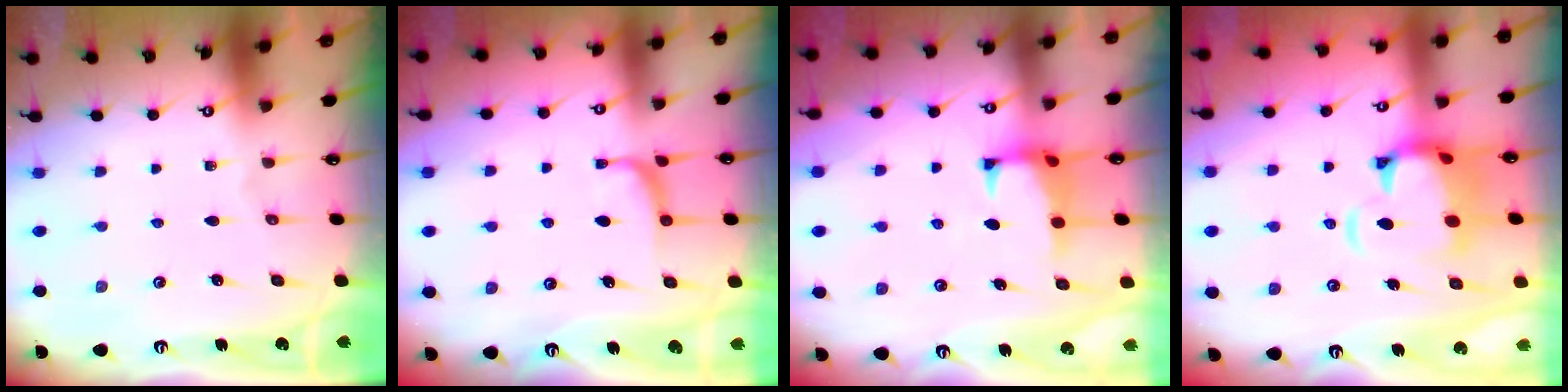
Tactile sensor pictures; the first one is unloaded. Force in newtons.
{"total": 0.8, "press": 0.6, "slide": 0.6}
{"total": 1.6, "press": 1.5, "slide": 0.6}
{"total": 5.7, "press": 5.4, "slide": 1.9}